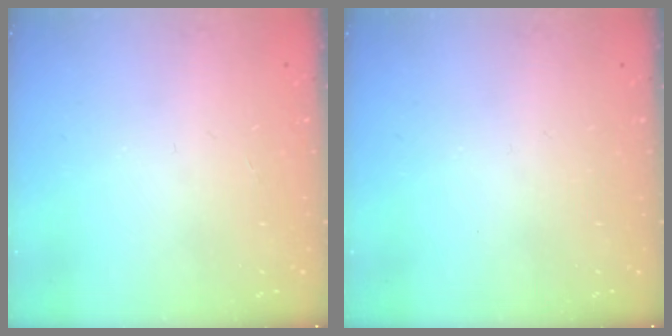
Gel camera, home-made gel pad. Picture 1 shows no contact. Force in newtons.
{"total": 0.0}